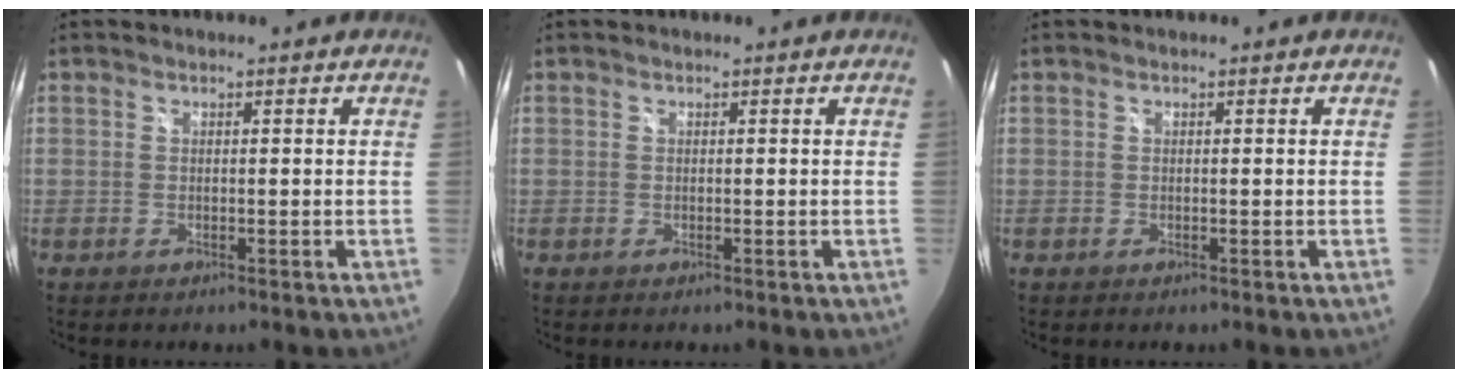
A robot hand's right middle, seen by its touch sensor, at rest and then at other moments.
{"total": 0.0}
{"total": 0.0}